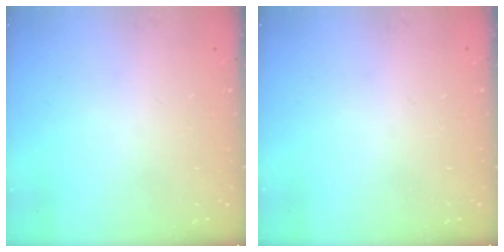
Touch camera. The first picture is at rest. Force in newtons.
{"total": 0.0}